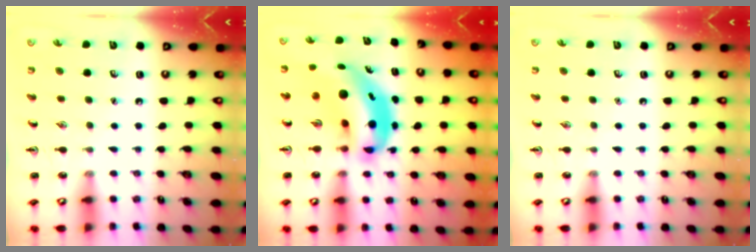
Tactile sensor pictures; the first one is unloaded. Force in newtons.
{"total": 10.4, "press": 10.0, "slide": 2.9}
{"total": 0.0}